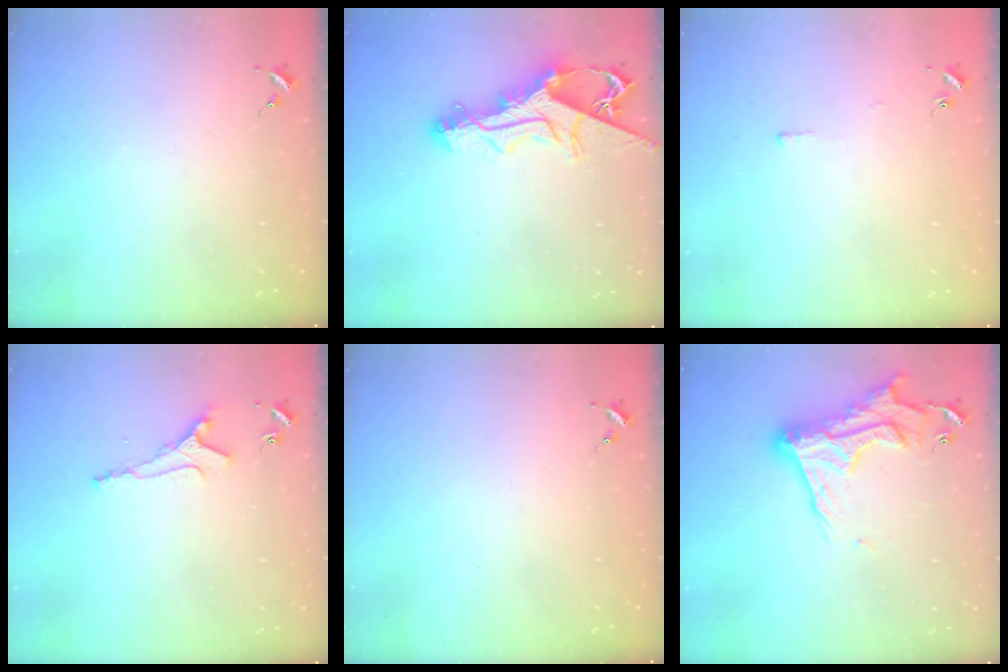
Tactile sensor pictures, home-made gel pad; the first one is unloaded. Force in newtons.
{"total": 13.3, "press": 13.2, "slide": 1.5}
{"total": 2.6, "press": 2.6, "slide": 0.3}
{"total": 6.0, "press": 6.0, "slide": 0.9}
{"total": 0.0}
{"total": 19.0, "press": 18.9, "slide": 1.5}